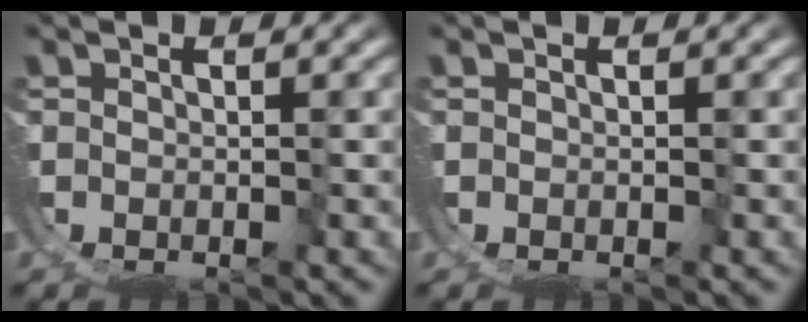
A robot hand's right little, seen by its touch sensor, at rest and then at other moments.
{"total": 0.0}